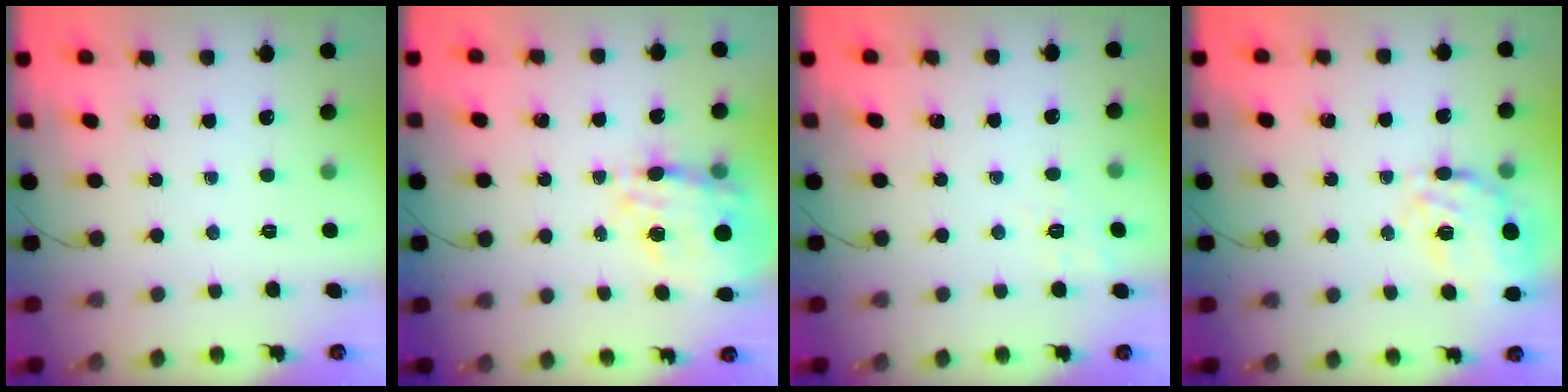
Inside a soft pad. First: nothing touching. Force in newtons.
{"total": 15.8, "press": 15.4, "slide": 3.8}
{"total": 1.9, "press": 0.8, "slide": 1.7}
{"total": 14.6, "press": 14.1, "slide": 3.9}